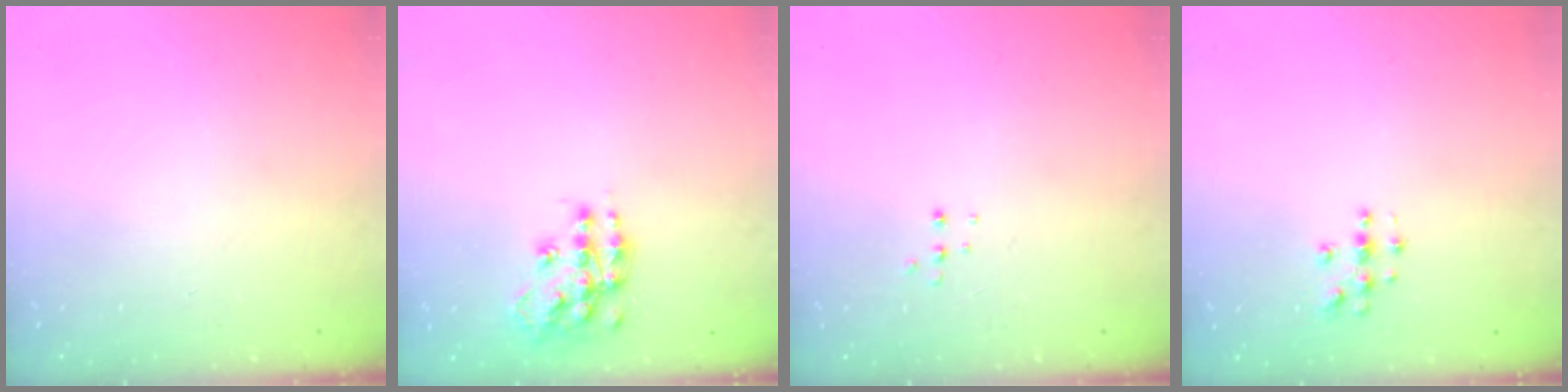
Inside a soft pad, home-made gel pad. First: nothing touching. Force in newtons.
{"total": 13.2, "press": 13.1, "slide": 0.9}
{"total": 5.0, "press": 4.9, "slide": 0.9}
{"total": 3.6, "press": 3.6, "slide": 0.5}